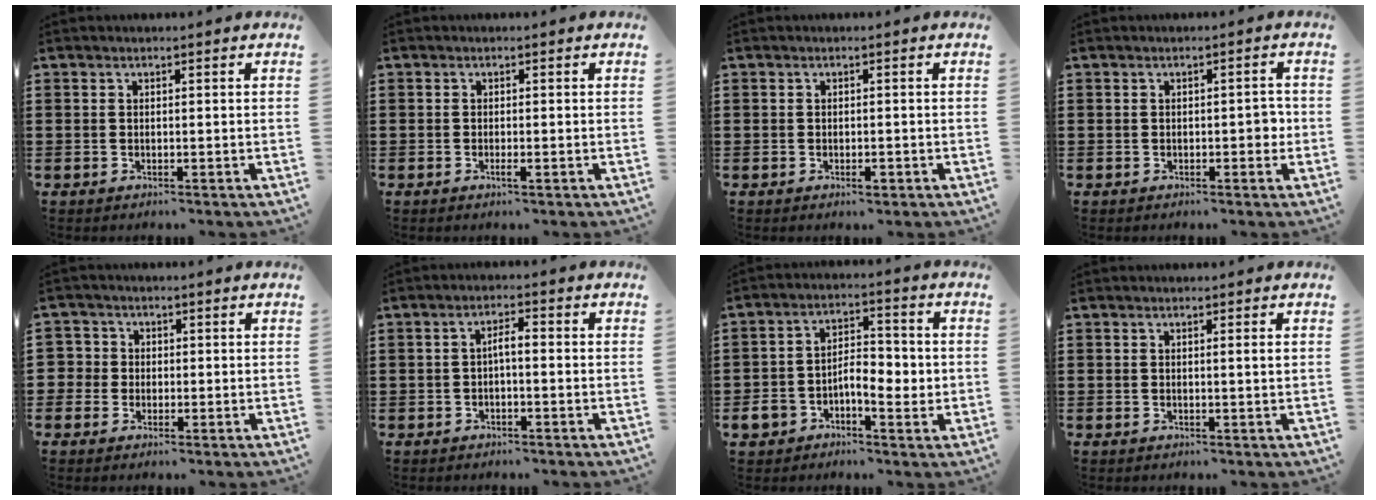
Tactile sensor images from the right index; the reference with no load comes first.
{"total": 0.9, "force": [-0.4, -0.1, 0.8], "torque": [-0.016, -0.008, -0.005]}
{"total": 0.9, "force": [-0.5, 0.4, 0.7], "torque": [-0.016, -0.006, -0.007]}
{"total": 2.0, "force": [-0.4, 1.0, 1.7], "torque": [-0.024, -0.001, -0.010]}
{"total": 2.7, "force": [-0.1, 2.6, 0.2], "torque": [-0.019, 0.008, -0.005]}
{"total": 2.2, "force": [-0.6, 0.5, 2.0], "torque": [-0.038, 0.004, -0.013]}
{"total": 6.6, "force": [-2.1, 4.2, 4.5], "torque": [-0.098, 0.008, -0.045]}
{"total": 1.0, "force": [0.2, -0.1, 0.9], "torque": [-0.017, 0.001, 0.002]}